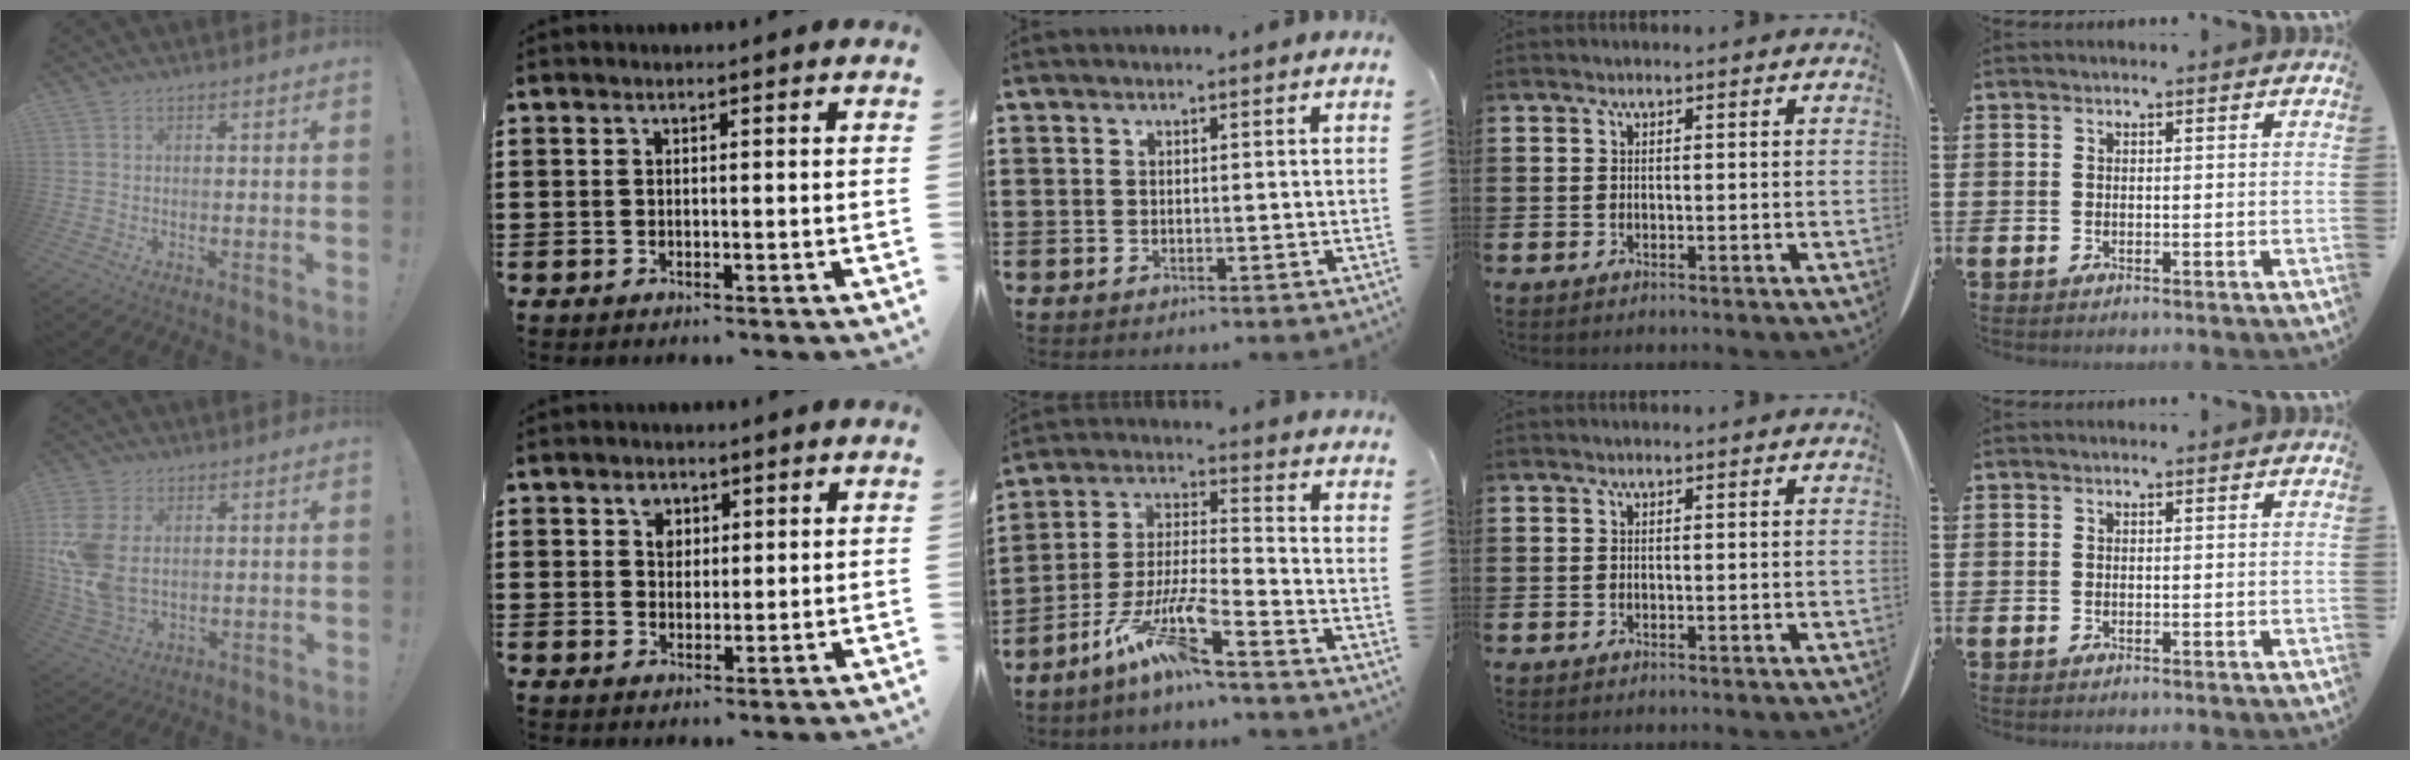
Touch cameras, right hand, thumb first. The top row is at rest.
{"thumb": {"total": 12.9, "force": [2.1, 8.7, 9.3], "torque": [-0.196, -0.011, 0.041]}, "index": {"total": 2.7, "force": [1.4, 2.1, 1.0], "torque": [-0.026, 0.008, 0.024]}, "middle": {"total": 10.2, "force": [-7.6, 0.7, 6.7], "torque": [-0.151, -0.008, -0.153]}}